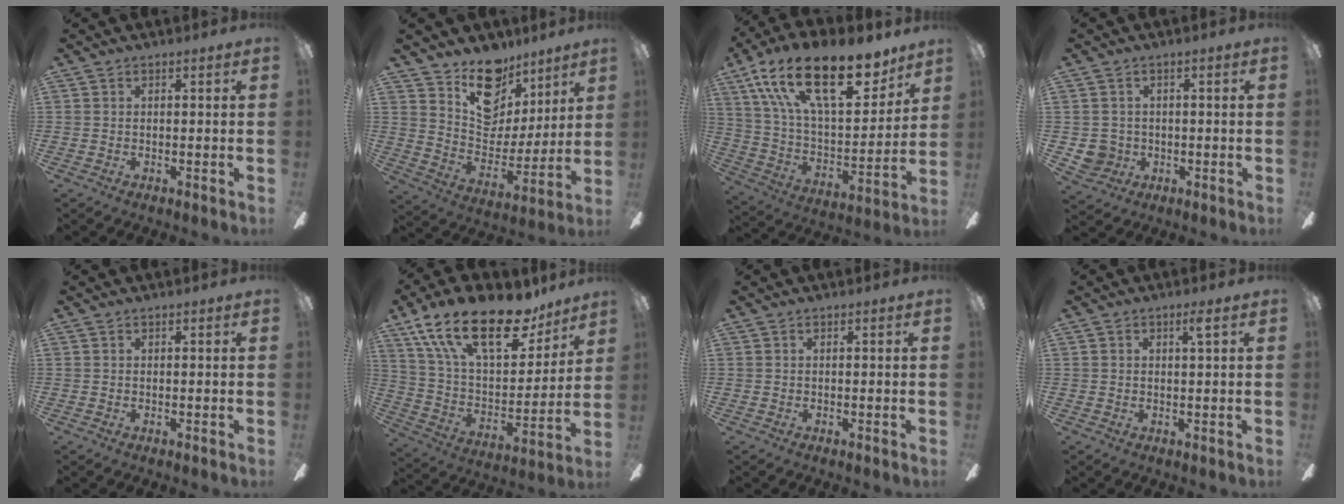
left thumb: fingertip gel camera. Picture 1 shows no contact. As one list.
[{"total": 16.1, "force": [10.9, 10.1, 6.3], "torque": [-0.096, -0.075, 0.201]}, {"total": 26.7, "force": [16.6, 11.2, 17.7], "torque": [-0.314, -0.096, 0.285]}, {"total": 4.1, "force": [-0.2, 4.0, 0.6], "torque": [-0.018, 0.006, -0.003]}, {"total": 0.0}, {"total": 24.8, "force": [16.3, 10.7, 15.3], "torque": [-0.267, -0.096, 0.281]}, {"total": 0.0}, {"total": 1.9, "force": [1.0, 0.2, 1.6], "torque": [-0.027, -0.001, 0.013]}]